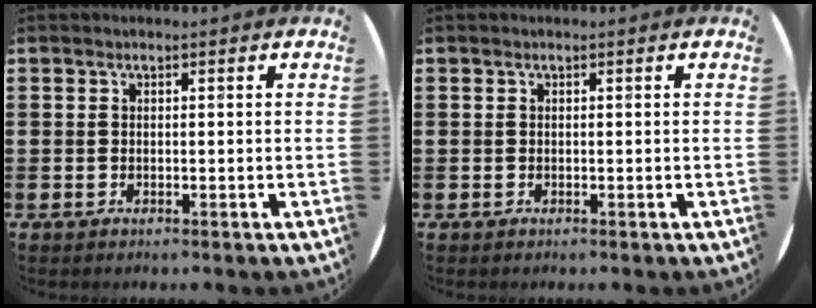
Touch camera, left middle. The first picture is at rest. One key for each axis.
{"total": 0.0}